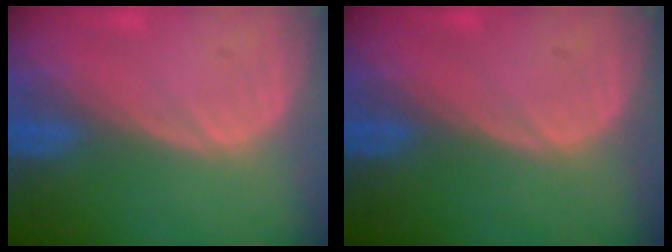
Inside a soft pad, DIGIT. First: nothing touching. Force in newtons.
{"total": 0.0}